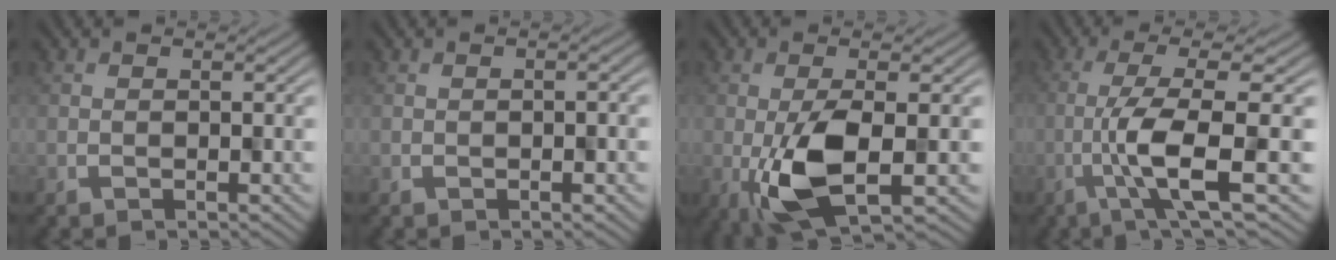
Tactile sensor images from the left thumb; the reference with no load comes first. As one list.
[{"total": 0.8, "force": [-0.3, 0.2, 0.7], "torque": [-0.008, 0.001, -0.003]}, {"total": 8.7, "force": [-1.2, 3.3, 7.9], "torque": [-0.162, -0.017, -0.024]}, {"total": 8.1, "force": [-0.7, 1.4, 8.0], "torque": [-0.136, 0.003, -0.017]}]